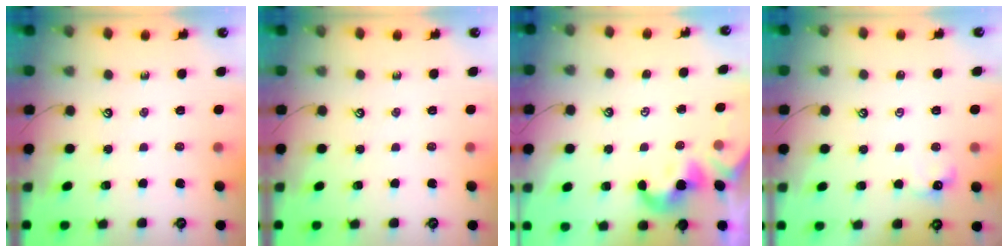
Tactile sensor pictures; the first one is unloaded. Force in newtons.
{"total": 0.0}
{"total": 2.1, "press": 2.1, "slide": 0.4}
{"total": 2.2, "press": 2.1, "slide": 0.7}